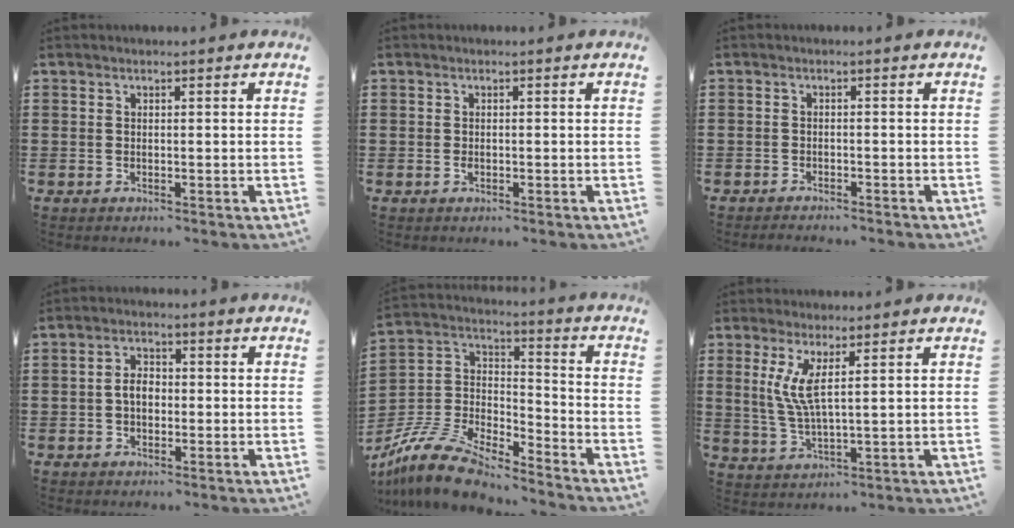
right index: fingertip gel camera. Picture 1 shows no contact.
{"total": 0.6, "force": [-0.3, 0.3, 0.5], "torque": [-0.011, -0.004, -0.004]}
{"total": 1.5, "force": [-1.5, -0.1, -0.1], "torque": [-0.001, 0.001, -0.031]}
{"total": 3.1, "force": [-0.5, 1.9, 2.4], "torque": [-0.053, 0.002, -0.013]}
{"total": 11.6, "force": [-10.6, 2.3, 4.2], "torque": [-0.096, 0.020, -0.216]}
{"total": 5.5, "force": [2.1, 0.8, 5.0], "torque": [-0.120, -0.010, 0.032]}